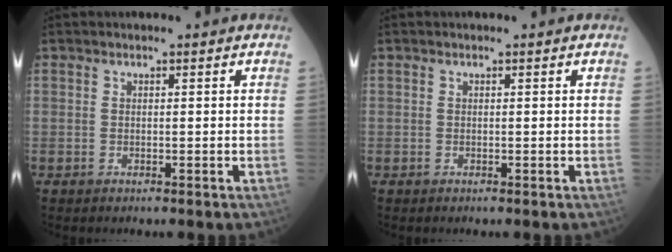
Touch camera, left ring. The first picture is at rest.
{"total": 0.0}